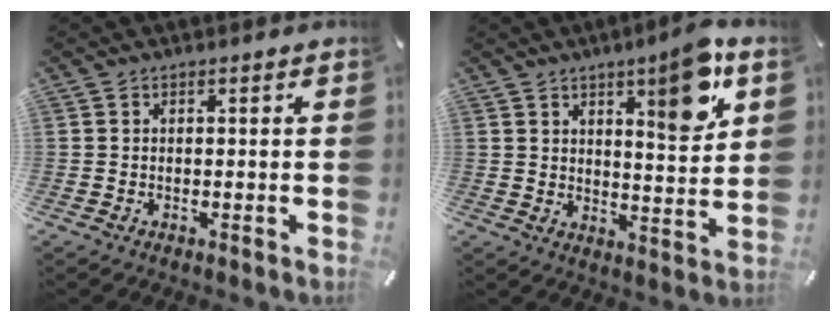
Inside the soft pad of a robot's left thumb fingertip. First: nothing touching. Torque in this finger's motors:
{"motor_torque": [0.84, -0.06, 0.57, 0.02, 0.11]}